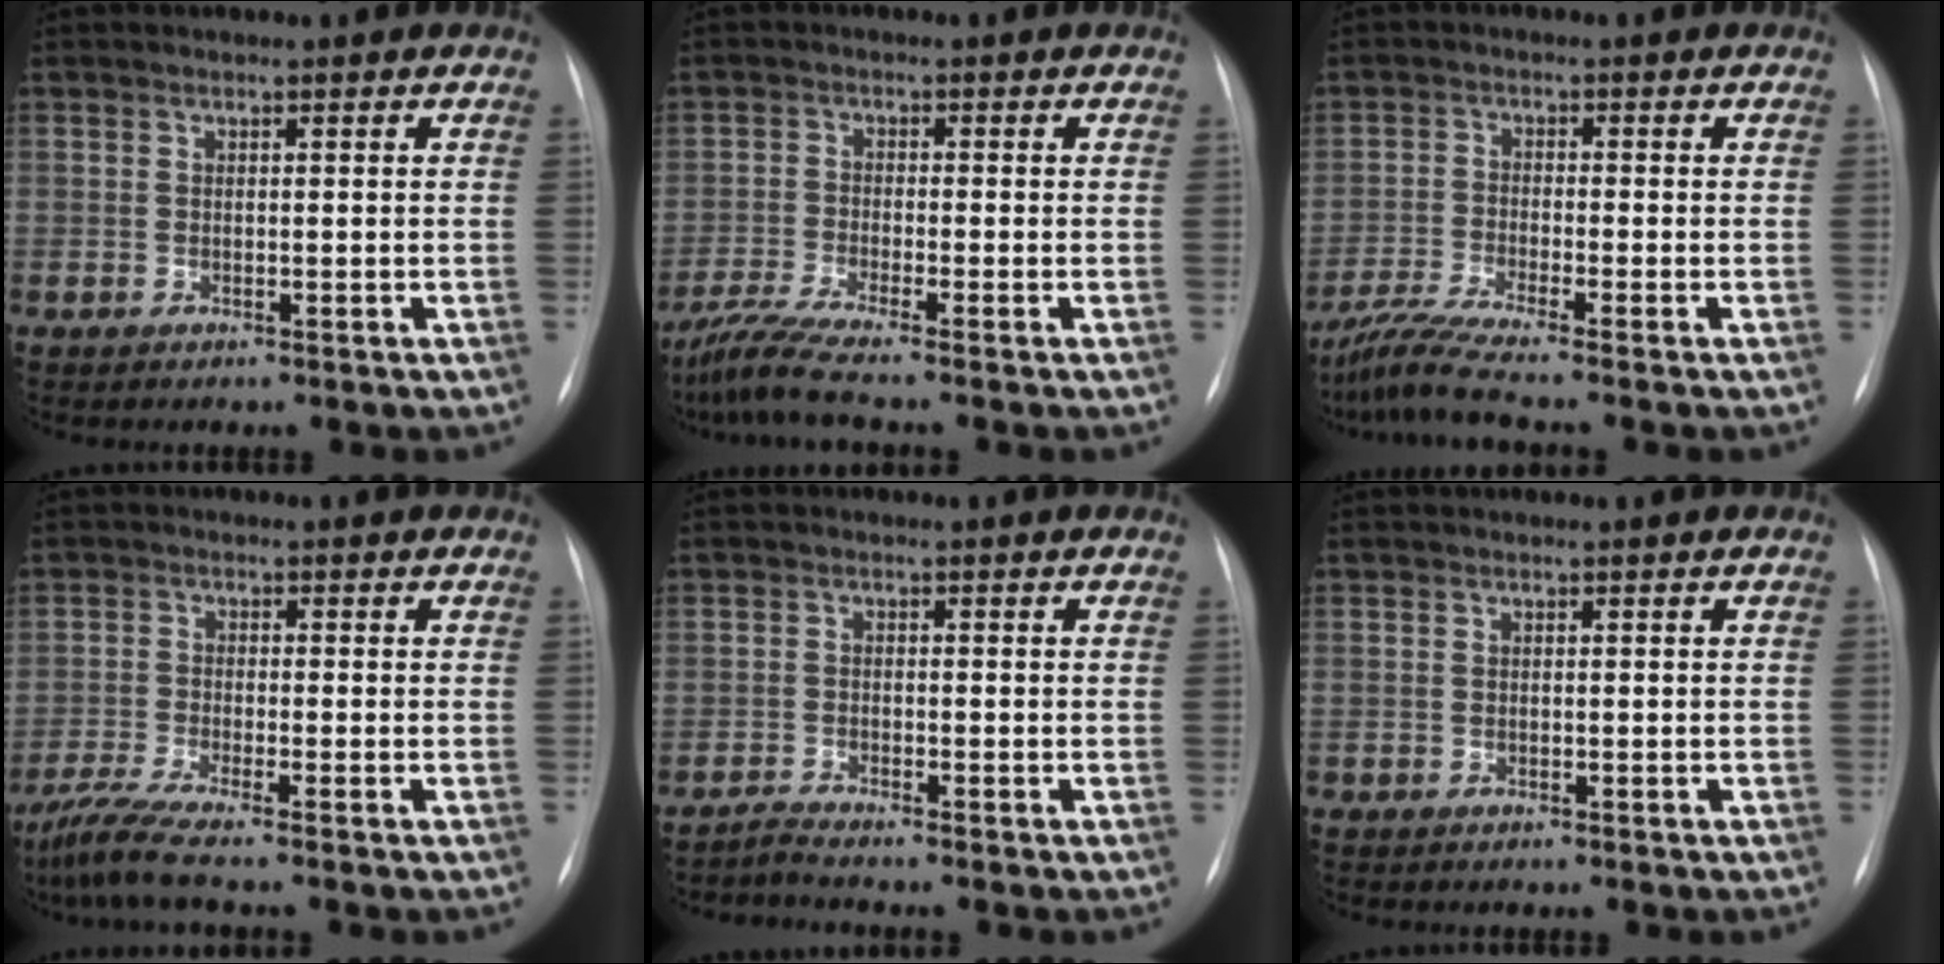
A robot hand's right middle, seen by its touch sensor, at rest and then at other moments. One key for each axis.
{"total": 5.5, "fx": -4.6, "fy": -1.3, "fz": 2.8, "tx": -0.059, "ty": -0.022, "tz": -0.090}
{"total": 6.2, "fx": -5.2, "fy": -1.5, "fz": 2.9, "tx": -0.061, "ty": -0.024, "tz": -0.099}
{"total": 5.2, "fx": -4.2, "fy": -0.9, "fz": 2.9, "tx": -0.061, "ty": -0.020, "tz": -0.085}
{"total": 1.7, "fx": -1.5, "fy": -0.7, "fz": -0.2, "tx": 0.001, "ty": -0.009, "tz": -0.030}
{"total": 0.0}